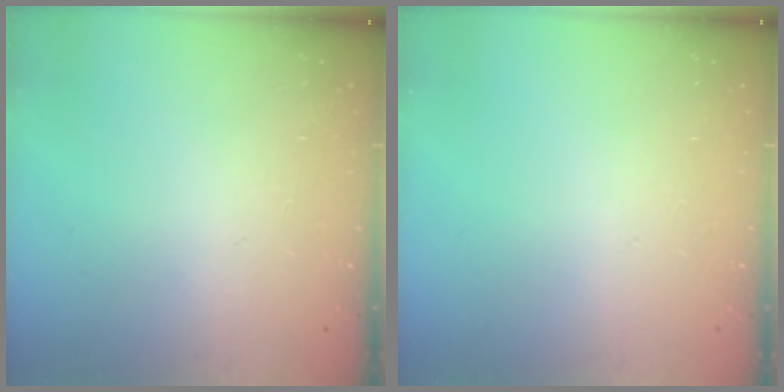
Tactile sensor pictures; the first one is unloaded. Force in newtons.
{"total": 0.0}